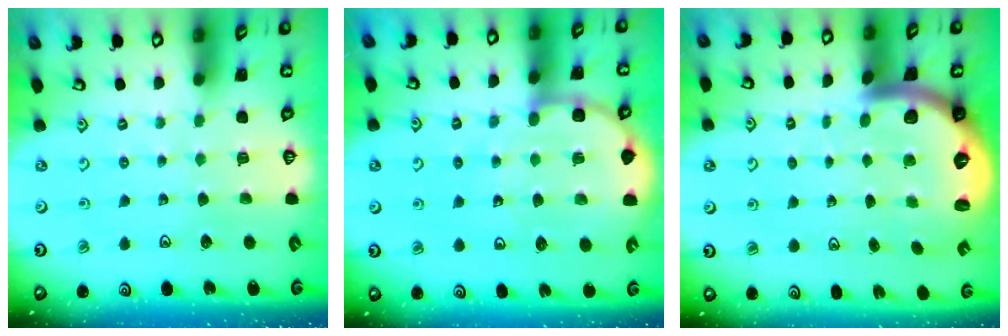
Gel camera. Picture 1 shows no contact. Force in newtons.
{"total": 9.0, "press": 8.7, "slide": 2.1}
{"total": 5.1, "press": 5.1, "slide": 0.9}